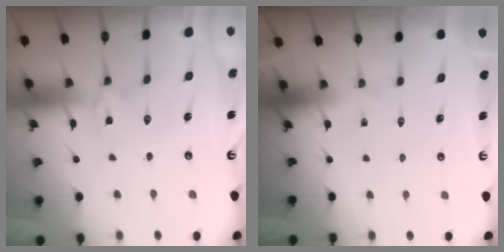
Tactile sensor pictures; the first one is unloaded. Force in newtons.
{"total": 0.0}